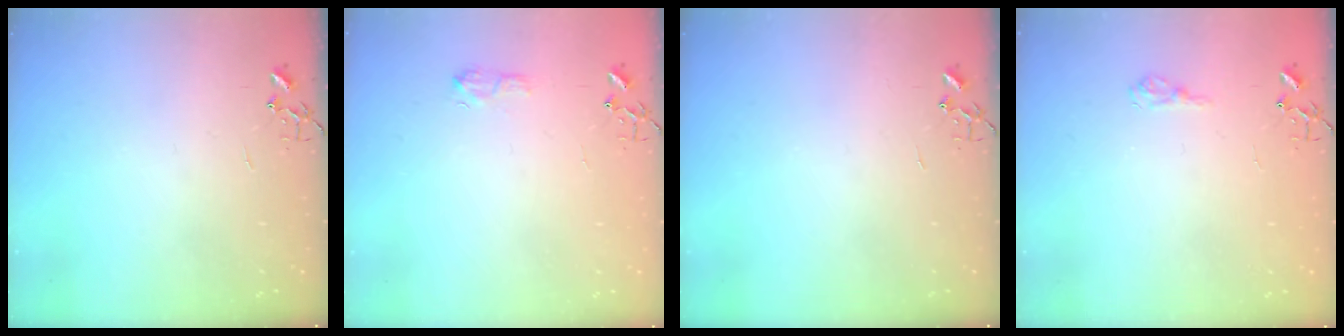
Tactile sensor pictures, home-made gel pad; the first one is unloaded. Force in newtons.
{"total": 7.4, "press": 7.3, "slide": 0.8}
{"total": 0.0}
{"total": 8.0, "press": 7.9, "slide": 1.0}